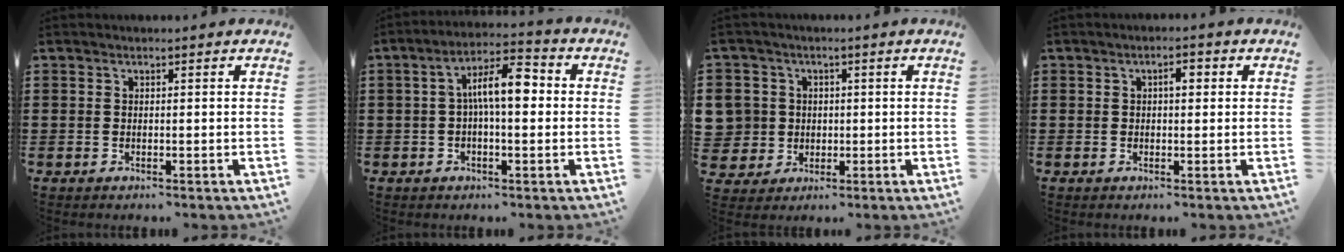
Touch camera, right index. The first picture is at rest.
{"total": 8.6, "force": [0.4, 2.9, 8.0], "torque": [-0.155, 0.013, 0.003]}
{"total": 5.1, "force": [0.3, 5.1, 0.7], "torque": [-0.050, 0.013, 0.001]}
{"total": 2.2, "force": [0.4, 1.1, 1.9], "torque": [-0.022, 0.001, 0.001]}